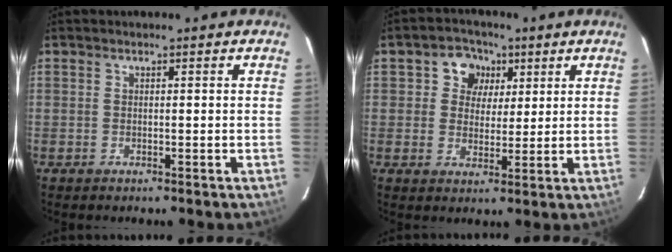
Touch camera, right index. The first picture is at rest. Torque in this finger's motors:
{"motor_torque": [0.14, 0.03, 0.10, 0.03]}